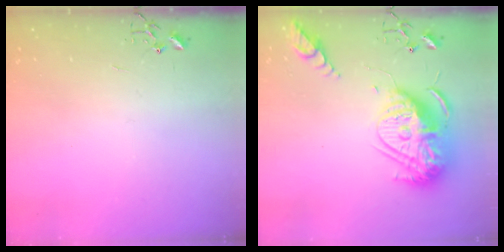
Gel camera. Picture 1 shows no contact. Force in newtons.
{"total": 18.9, "press": 18.8, "slide": 2.1}